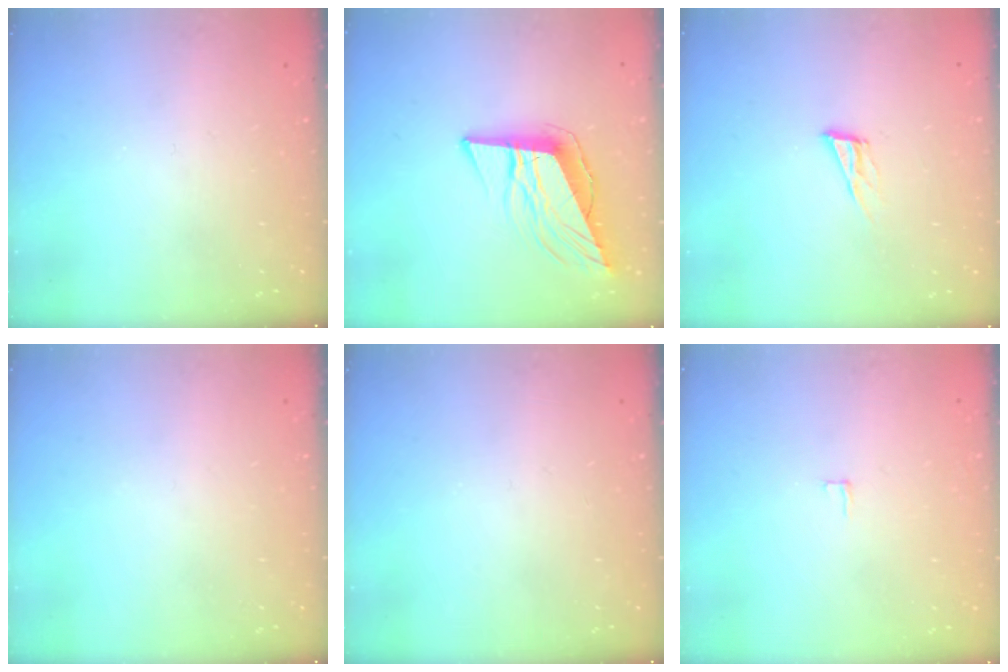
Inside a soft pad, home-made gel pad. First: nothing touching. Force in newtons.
{"total": 12.1, "press": 11.5, "slide": 3.6}
{"total": 8.4, "press": 8.0, "slide": 2.2}
{"total": 0.0}
{"total": 0.0}
{"total": 2.0, "press": 2.0, "slide": 0.2}